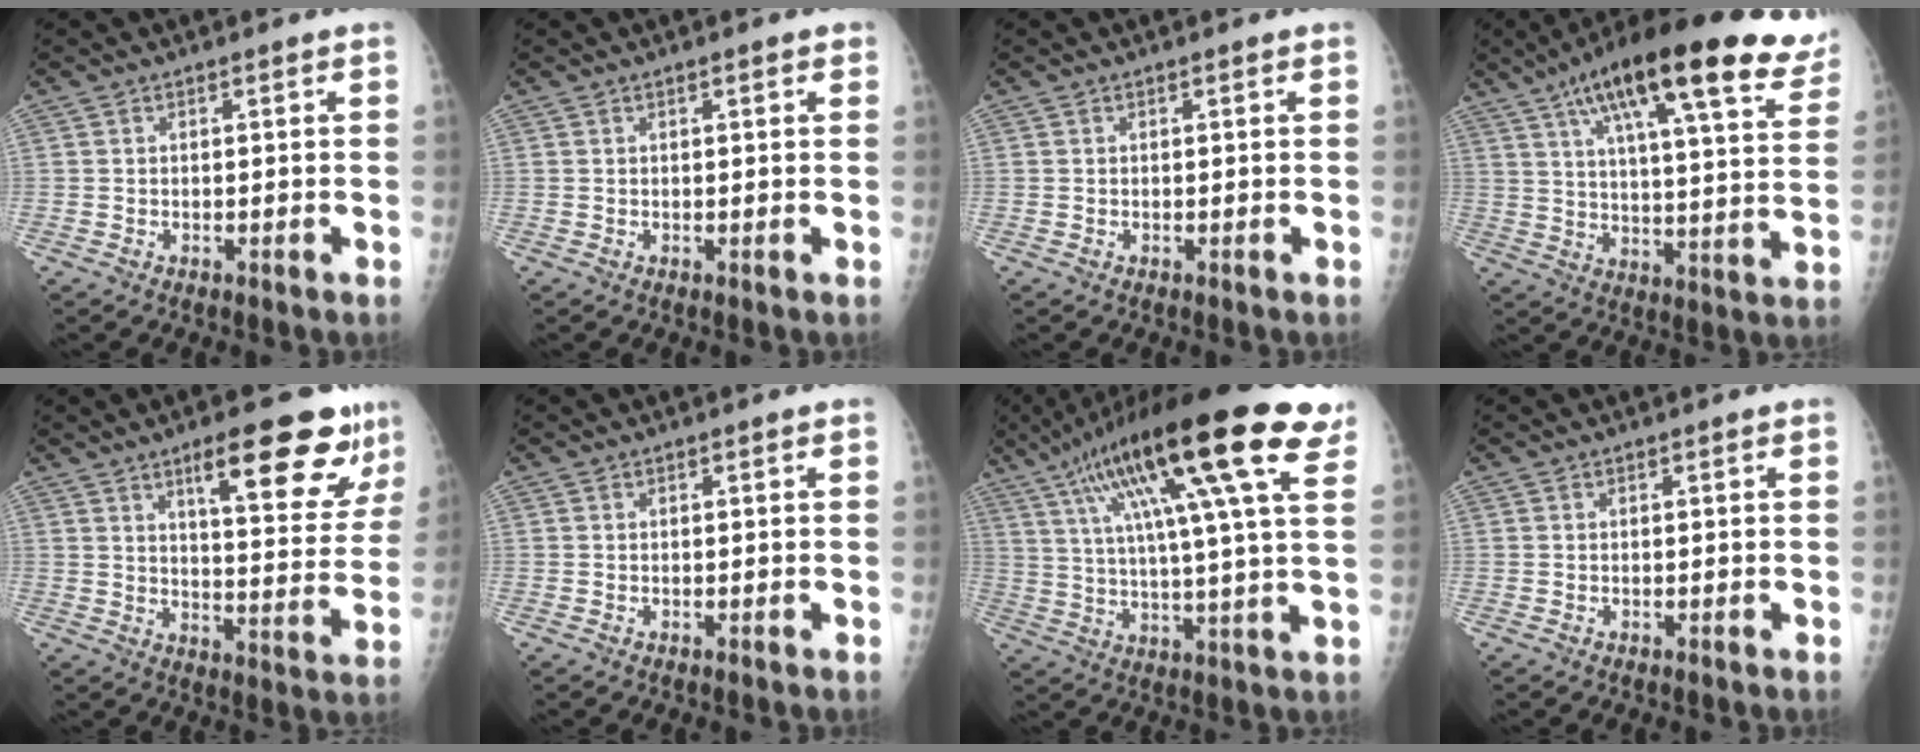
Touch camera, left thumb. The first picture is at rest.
{"total": 1.3, "force": [0.7, 0.4, 1.0], "torque": [-0.013, 0.001, 0.007]}
{"total": 0.0}
{"total": 27.5, "force": [17.0, 6.8, 20.5], "torque": [-0.291, -0.020, 0.242]}
{"total": 18.1, "force": [10.8, 5.0, 13.7], "torque": [-0.148, -0.050, 0.153]}
{"total": 0.0}
{"total": 27.6, "force": [14.3, 4.9, 23.1], "torque": [-0.375, -0.003, 0.222]}
{"total": 0.0}